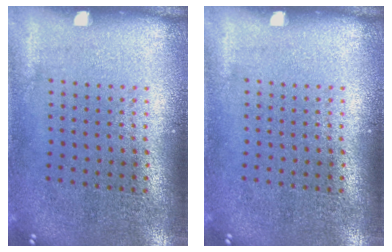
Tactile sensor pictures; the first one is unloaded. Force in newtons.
{"total": 0.0}